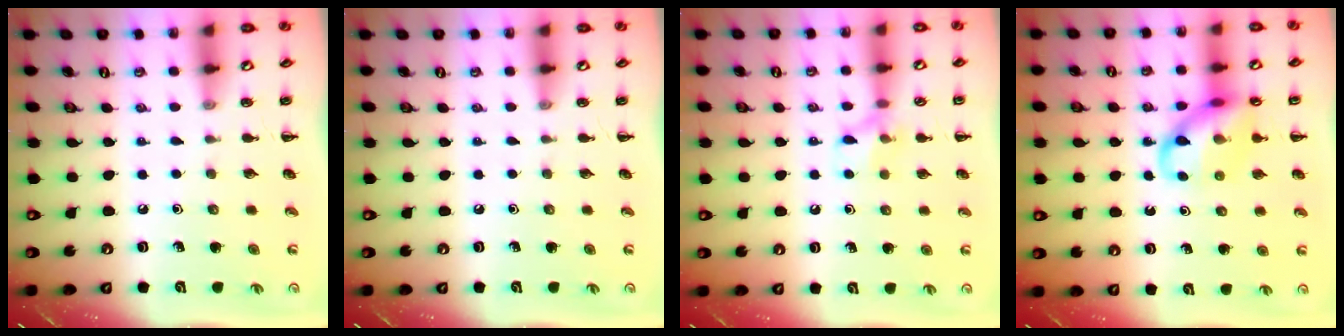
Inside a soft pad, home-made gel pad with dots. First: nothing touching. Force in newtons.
{"total": 0.0}
{"total": 8.1, "press": 7.9, "slide": 1.8}
{"total": 12.6, "press": 12.4, "slide": 2.0}